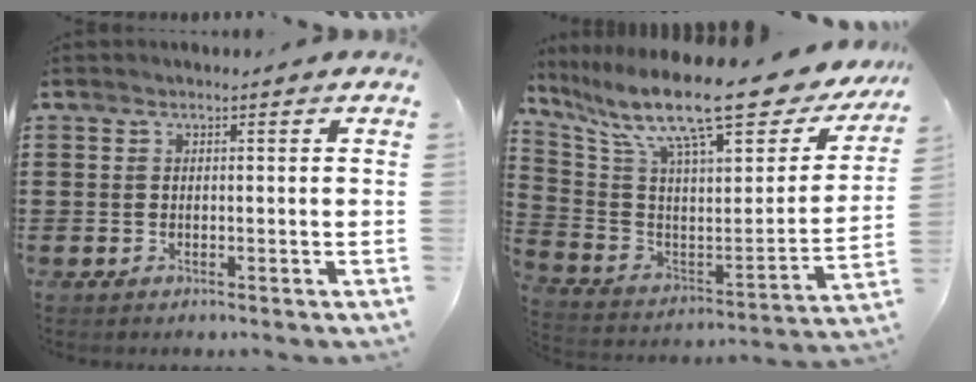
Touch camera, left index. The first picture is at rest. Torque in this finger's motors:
{"motor_torque": [1.63, 0.51, 1.05, 0.18]}